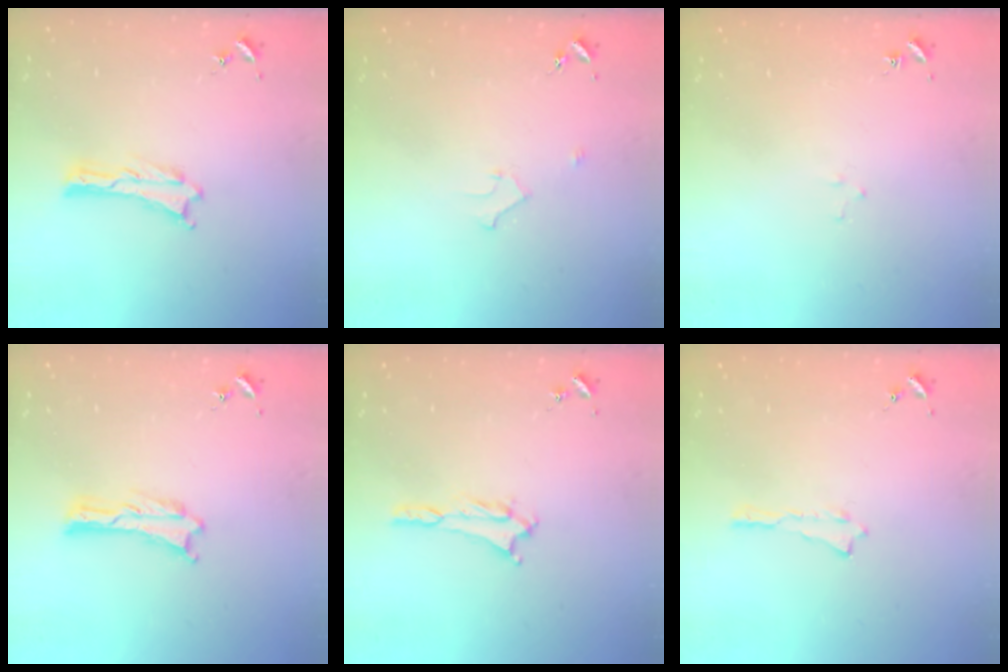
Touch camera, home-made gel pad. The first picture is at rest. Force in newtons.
{"total": 2.2, "press": 2.2, "slide": 0.2}
{"total": 1.6, "press": 1.6, "slide": 0.1}
{"total": 0.0}
{"total": 1.3, "press": 1.3, "slide": 0.2}
{"total": 0.0}